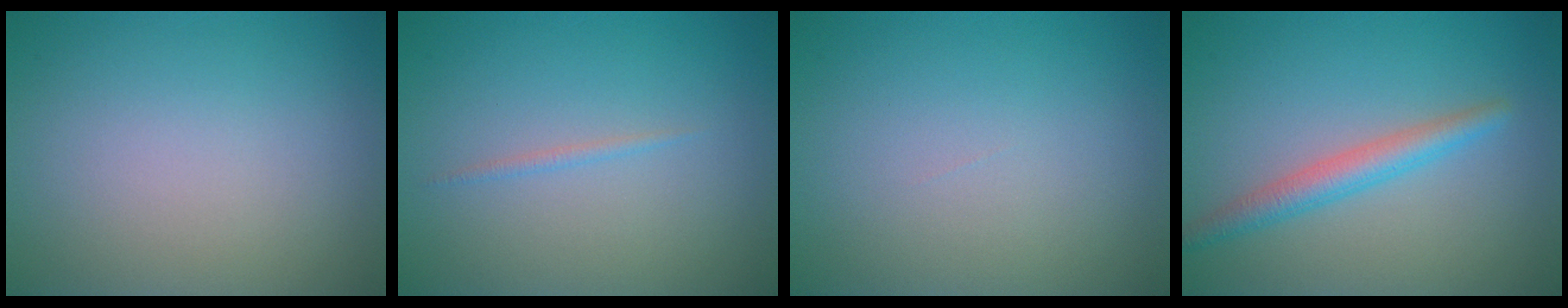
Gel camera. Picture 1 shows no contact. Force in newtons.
{"total": 0.6, "press": 0.6, "slide": 0.0}
{"total": 0.0}
{"total": 2.8, "press": 2.8, "slide": 0.0}